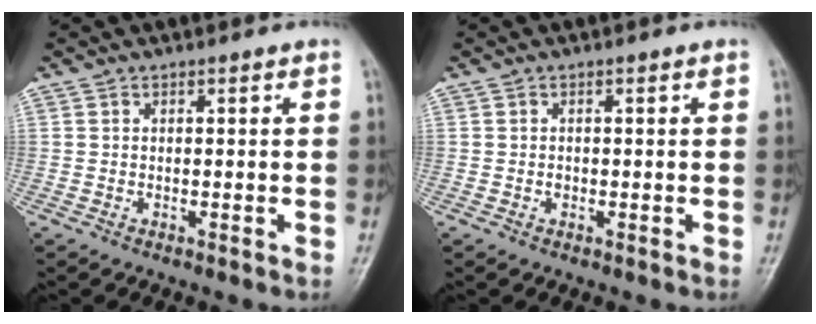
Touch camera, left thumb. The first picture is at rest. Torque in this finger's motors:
{"motor_torque": [-0.32, 0.02, 0.18, 0.01, 0.00]}